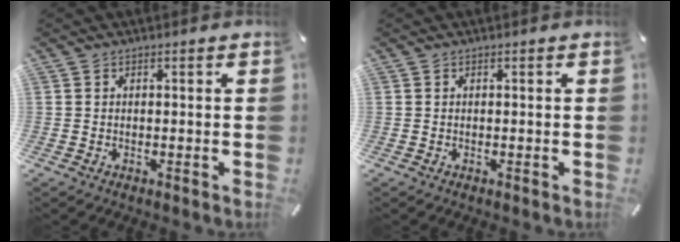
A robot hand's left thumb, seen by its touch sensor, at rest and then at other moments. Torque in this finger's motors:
{"motor_torque": [-0.01, 0.01, -0.01, 0.09, 0.00]}